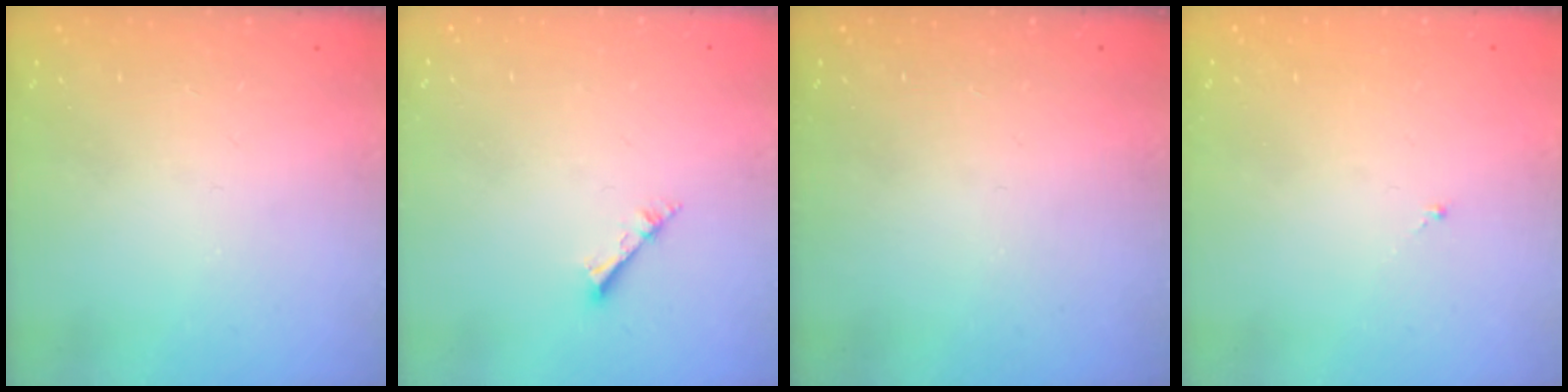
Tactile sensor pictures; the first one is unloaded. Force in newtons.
{"total": 2.2, "press": 2.2, "slide": 0.3}
{"total": 0.0}
{"total": 0.0}